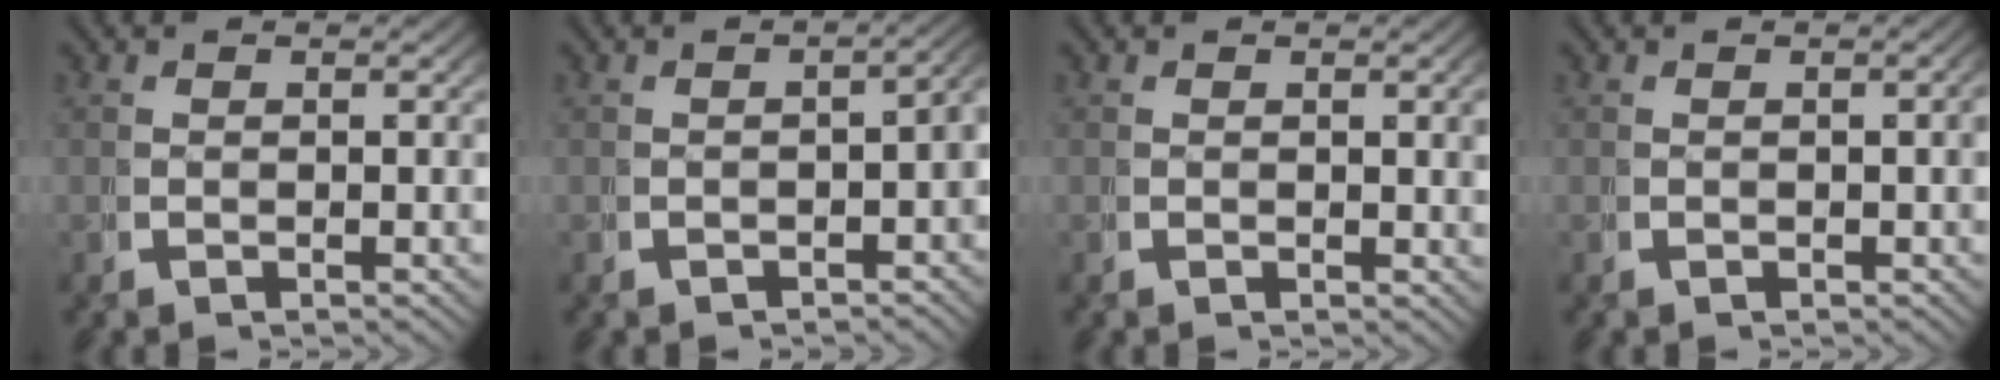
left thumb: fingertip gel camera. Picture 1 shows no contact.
{"total": 3.2, "force": [-1.4, 1.4, 2.6], "torque": [-0.028, -0.004, -0.016]}
{"total": 0.7, "force": [0.3, 0.2, 0.6], "torque": [-0.006, -0.001, 0.005]}
{"total": 0.8, "force": [-0.2, 0.3, 0.7], "torque": [-0.004, 0.000, -0.002]}